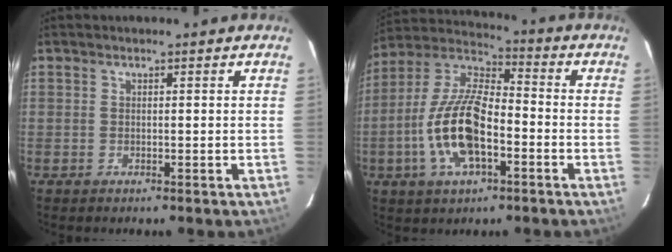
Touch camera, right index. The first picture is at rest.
{"total": 15.0, "force": [-4.5, 7.2, 12.3], "torque": [-0.253, 0.010, -0.082]}